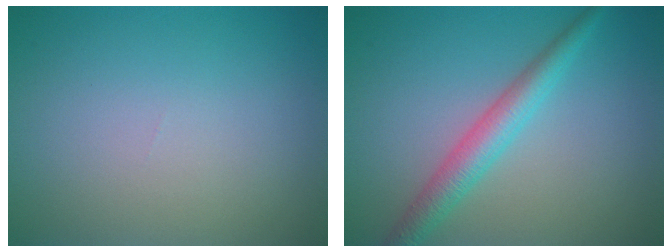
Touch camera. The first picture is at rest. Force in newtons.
{"total": 3.5, "press": 3.5, "slide": 0.1}